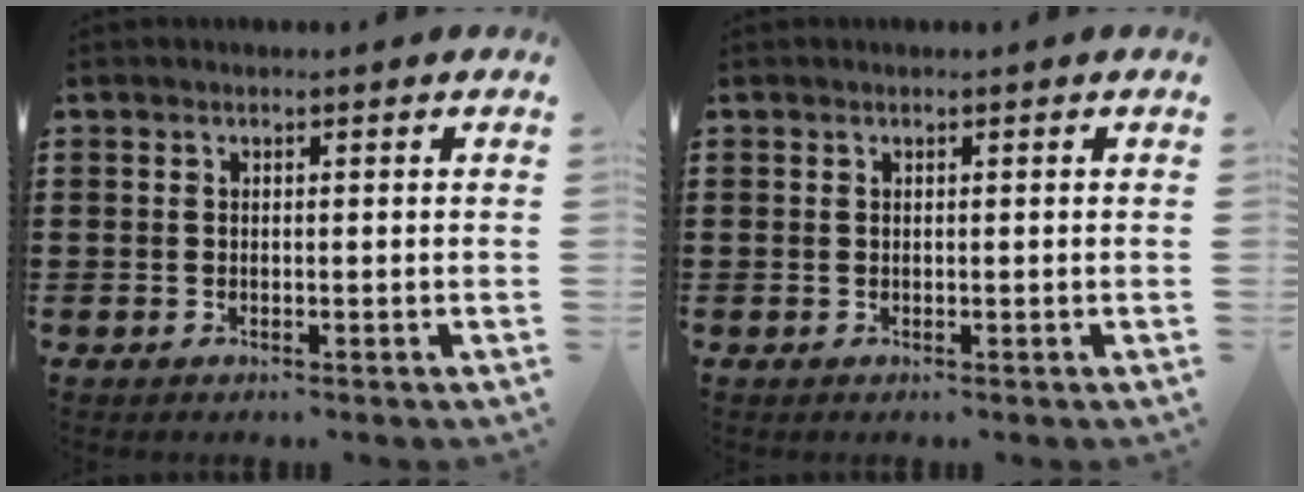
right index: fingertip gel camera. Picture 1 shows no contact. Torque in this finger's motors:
{"motor_torque": [-0.15, 0.48, 0.02, -0.01]}